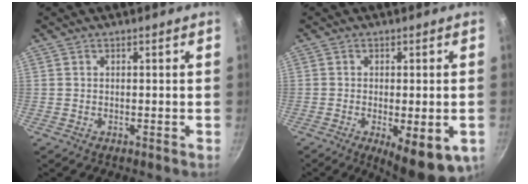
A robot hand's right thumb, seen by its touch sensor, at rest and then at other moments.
{"total": 10.8, "force": [-3.6, 3.5, 9.5], "torque": [-0.119, -0.004, -0.041]}